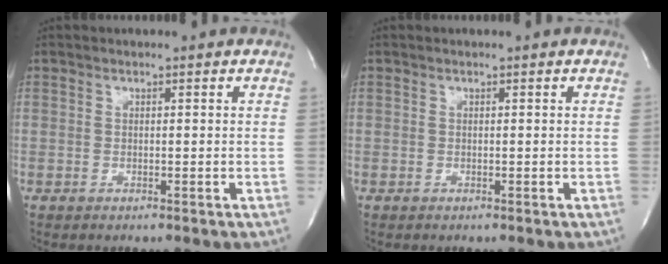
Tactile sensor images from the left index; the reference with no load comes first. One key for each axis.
{"total": 0.0}